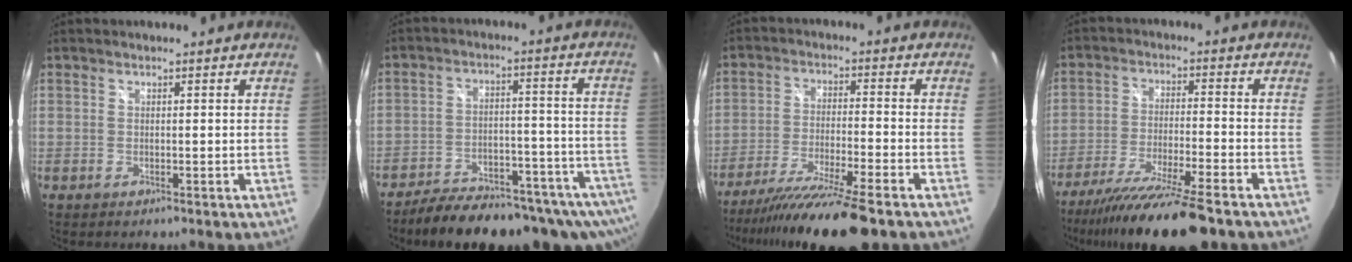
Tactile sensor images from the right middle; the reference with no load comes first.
{"total": 22.1, "force": [-18.0, 6.4, 11.2], "torque": [-0.184, -0.033, -0.234]}
{"total": 16.1, "force": [-13.1, 0.1, 9.4], "torque": [-0.184, -0.037, -0.220]}
{"total": 16.7, "force": [-13.6, 0.8, 9.6], "torque": [-0.190, -0.036, -0.228]}